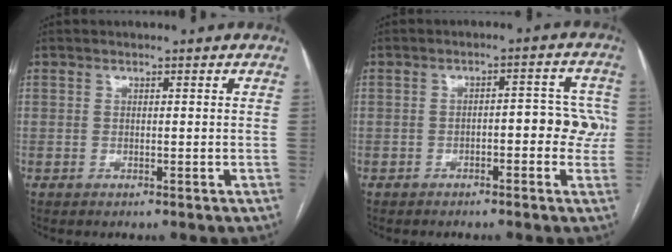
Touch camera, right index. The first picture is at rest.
{"total": 6.2, "force": [-1.1, 2.6, 5.5], "torque": [-0.058, 0.030, -0.015]}